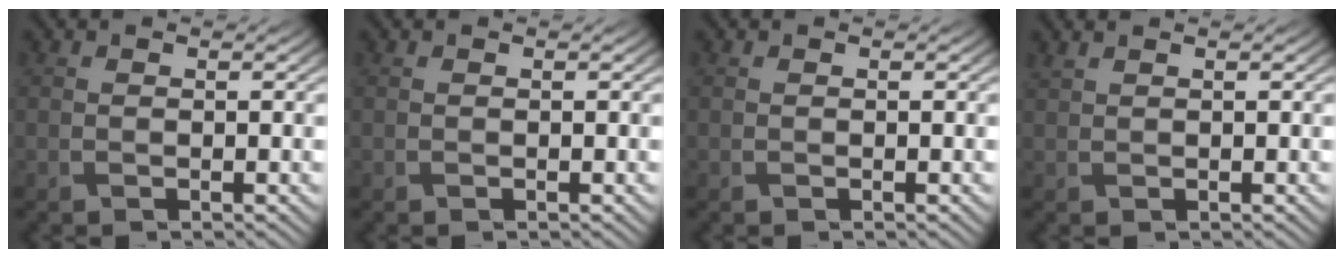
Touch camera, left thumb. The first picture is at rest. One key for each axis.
{"total": 0.0}
{"total": 0.0}
{"total": 0.8, "fx": 0.7, "fy": 0.0, "fz": 0.3, "tx": -0.012, "ty": 0.004, "tz": 0.017}